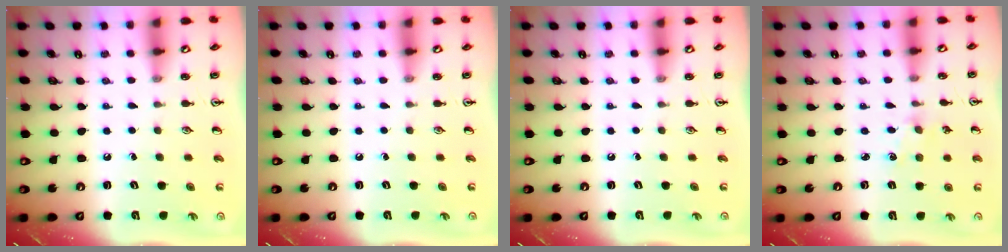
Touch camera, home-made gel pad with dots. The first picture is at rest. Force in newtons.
{"total": 0.0}
{"total": 0.0}
{"total": 0.8, "press": 0.8, "slide": 0.2}